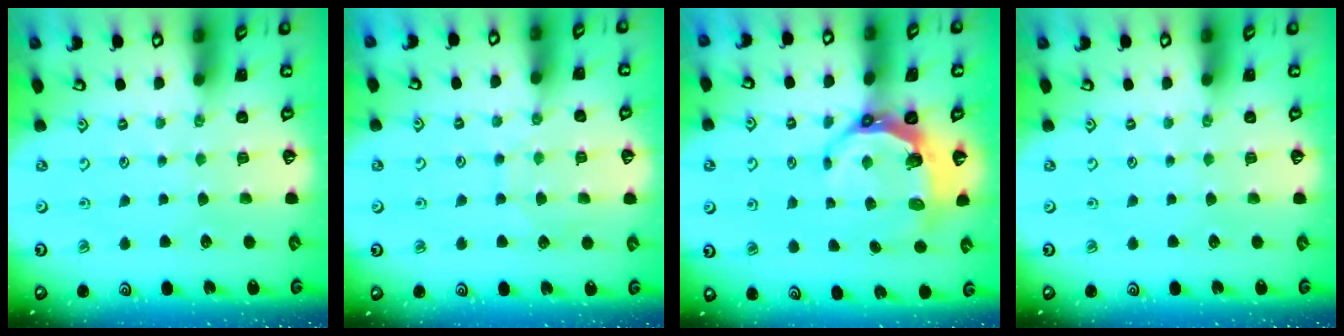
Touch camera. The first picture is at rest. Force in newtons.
{"total": 7.0, "press": 7.0, "slide": 0.6}
{"total": 6.4, "press": 5.0, "slide": 4.0}
{"total": 0.0}